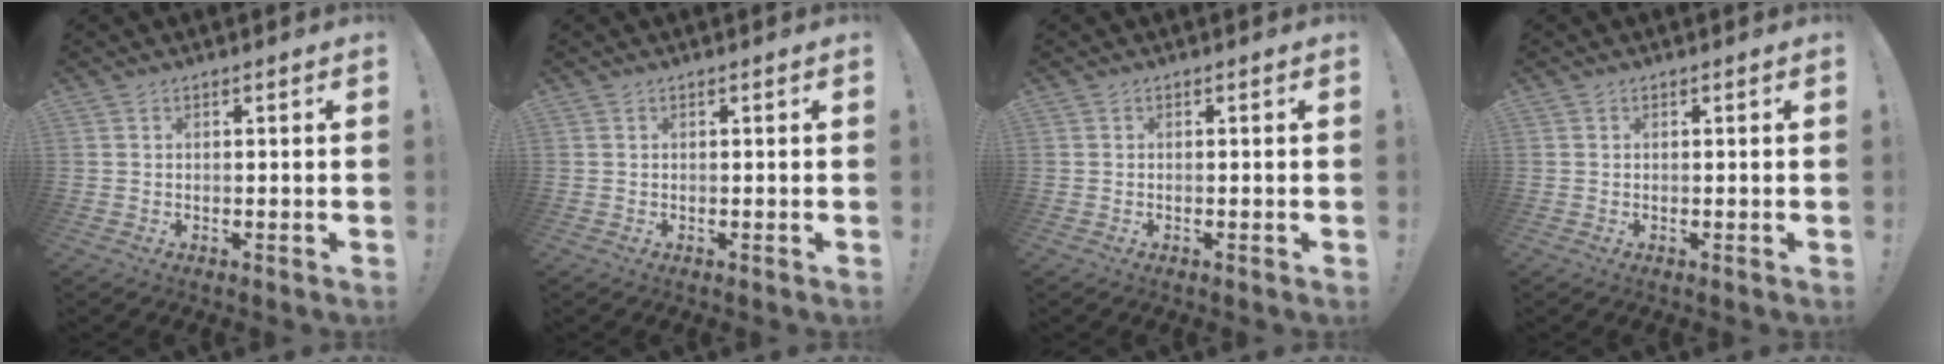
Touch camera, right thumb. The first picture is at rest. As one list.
[{"total": 0.0}, {"total": 0.0}, {"total": 0.0}]